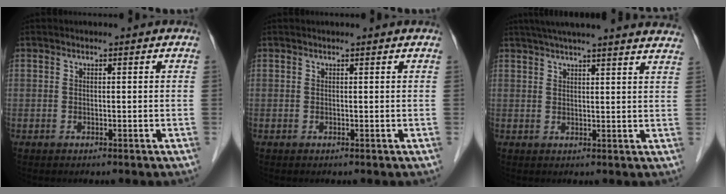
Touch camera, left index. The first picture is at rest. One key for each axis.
{"total": 0.7, "fx": 0.7, "fy": 0.0, "fz": 0.2, "tx": -0.006, "ty": 0.007, "tz": 0.006}
{"total": 22.4, "fx": 20.0, "fy": 0.7, "fz": 9.9, "tx": -0.155, "ty": 0.009, "tz": 0.248}